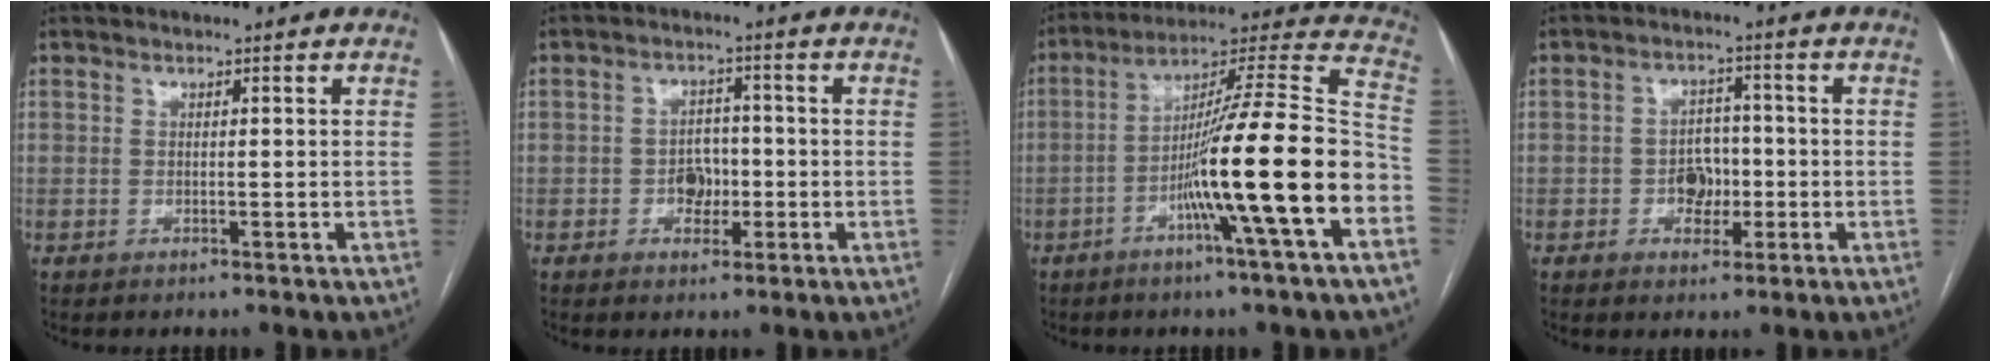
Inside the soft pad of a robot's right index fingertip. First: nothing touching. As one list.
[{"total": 4.1, "force": [-1.0, 3.1, 2.5], "torque": [-0.036, 0.009, -0.014]}, {"total": 20.4, "force": [-6.8, -1.1, 19.2], "torque": [-0.284, 0.004, -0.121]}, {"total": 4.7, "force": [-1.2, 3.5, 2.9], "torque": [-0.043, 0.011, -0.016]}]